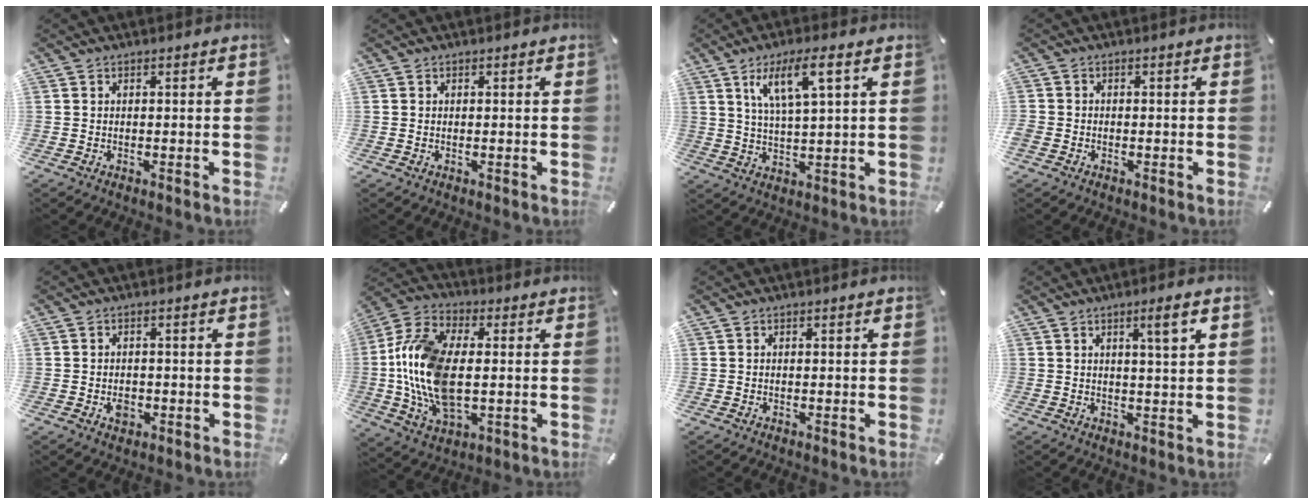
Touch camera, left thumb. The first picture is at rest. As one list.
[{"total": 0.0}, {"total": 9.7, "force": [4.7, 2.3, 8.2], "torque": [-0.161, 0.002, 0.080]}, {"total": 1.3, "force": [-0.7, 1.1, 0.3], "torque": [-0.003, 0.005, -0.016]}, {"total": 2.9, "force": [-0.9, 2.1, 1.8], "torque": [-0.031, 0.004, -0.016]}, {"total": 17.1, "force": [-0.4, 10.0, 13.9], "torque": [-0.319, -0.008, -0.009]}, {"total": 0.0}, {"total": 5.2, "force": [2.5, 0.4, 4.5], "torque": [-0.078, -0.007, 0.035]}]